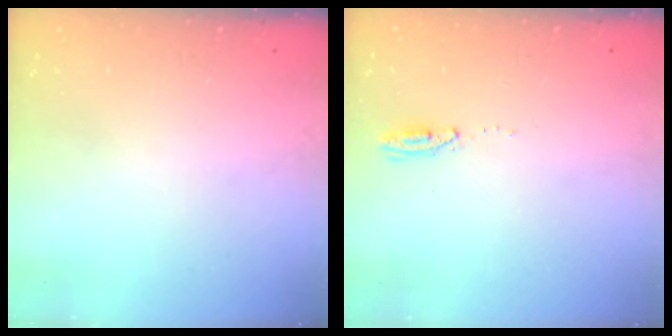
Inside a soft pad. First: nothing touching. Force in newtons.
{"total": 3.6, "press": 3.4, "slide": 1.0}